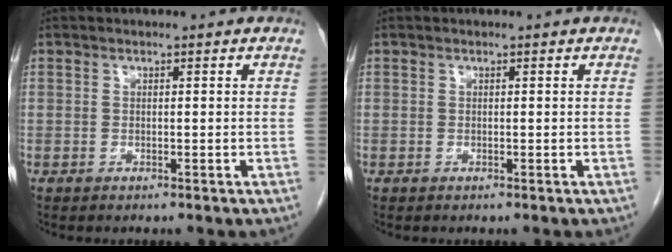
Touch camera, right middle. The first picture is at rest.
{"total": 0.0}